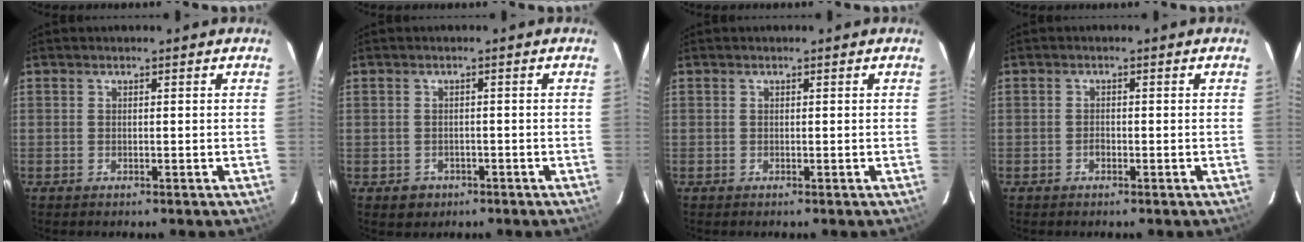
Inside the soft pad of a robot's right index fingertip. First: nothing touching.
{"total": 3.2, "force": [-1.1, 3.0, 0.4], "torque": [-0.013, 0.005, -0.012]}
{"total": 0.0}
{"total": 1.0, "force": [-0.6, 0.7, 0.4], "torque": [-0.008, 0.003, -0.011]}